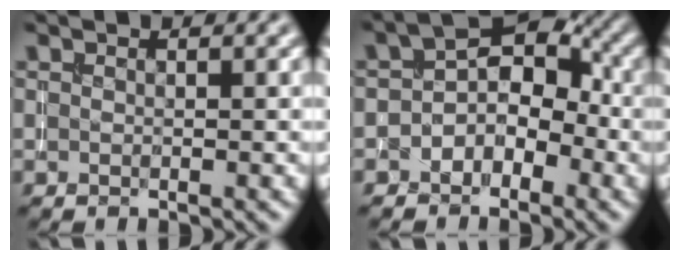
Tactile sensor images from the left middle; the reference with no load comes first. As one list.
[{"total": 3.7, "force": [-1.2, 2.7, 2.3], "torque": [-0.018, 0.016, -0.030]}]